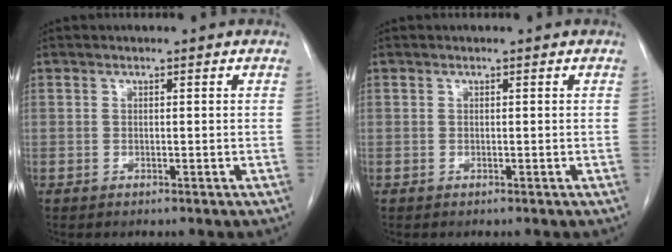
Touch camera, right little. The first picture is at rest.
{"total": 0.0}